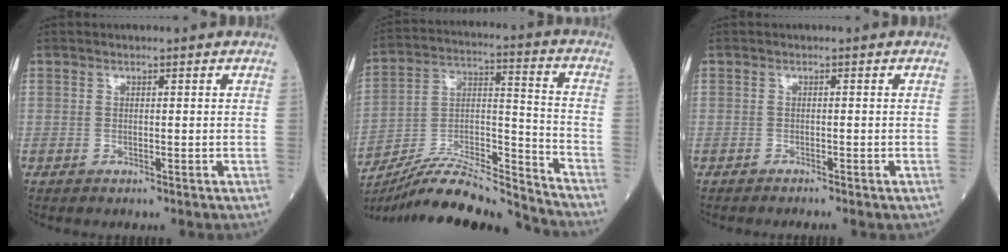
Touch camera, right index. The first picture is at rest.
{"total": 17.9, "force": [-17.1, 0.3, 5.2], "torque": [-0.093, 0.029, -0.296]}
{"total": 1.4, "force": [-1.2, 0.0, 0.7], "torque": [-0.012, -0.001, -0.015]}